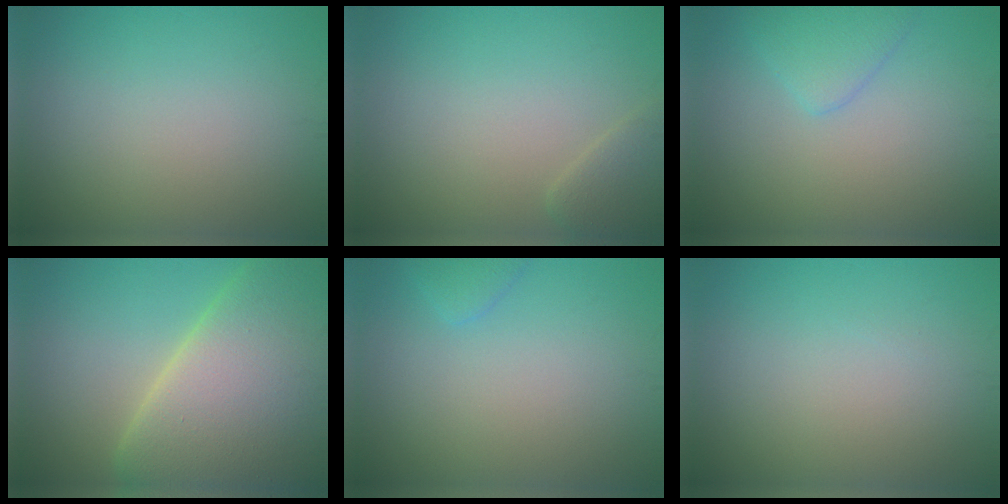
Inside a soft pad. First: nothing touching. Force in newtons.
{"total": 2.0, "press": 2.0, "slide": 0.2}
{"total": 2.3, "press": 2.3, "slide": 0.2}
{"total": 14.2, "press": 14.2, "slide": 0.8}
{"total": 1.3, "press": 1.3, "slide": 0.1}
{"total": 0.0}